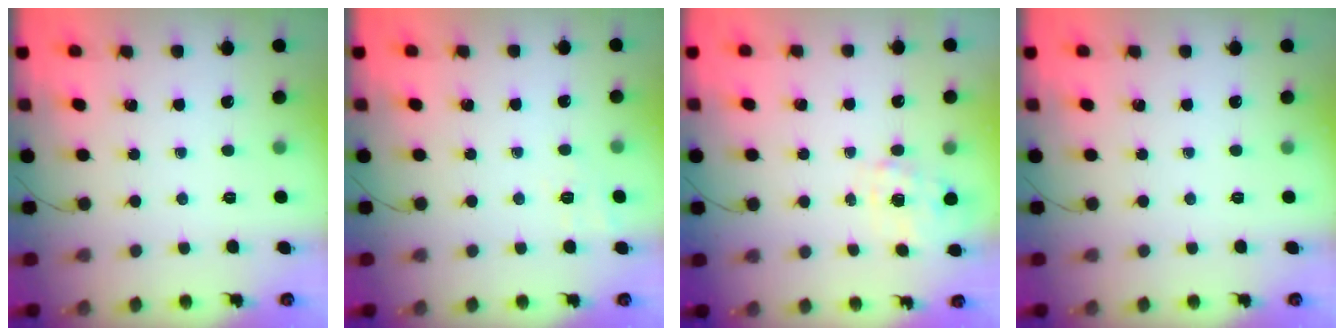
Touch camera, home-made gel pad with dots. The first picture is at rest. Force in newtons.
{"total": 2.2, "press": 1.3, "slide": 1.8}
{"total": 1.2, "press": 1.1, "slide": 0.5}
{"total": 0.0}